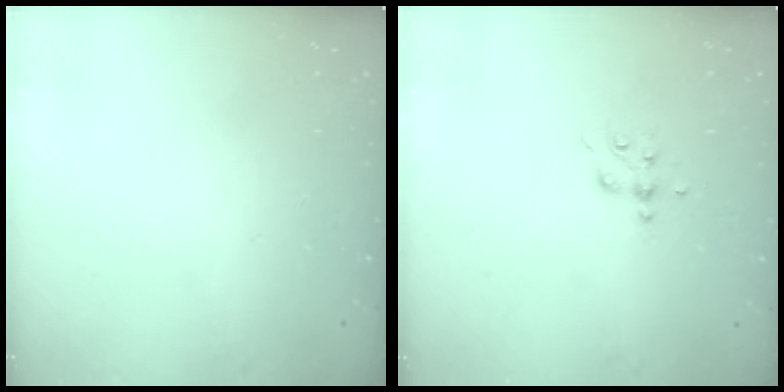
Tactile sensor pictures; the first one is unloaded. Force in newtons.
{"total": 4.7, "press": 4.6, "slide": 0.5}